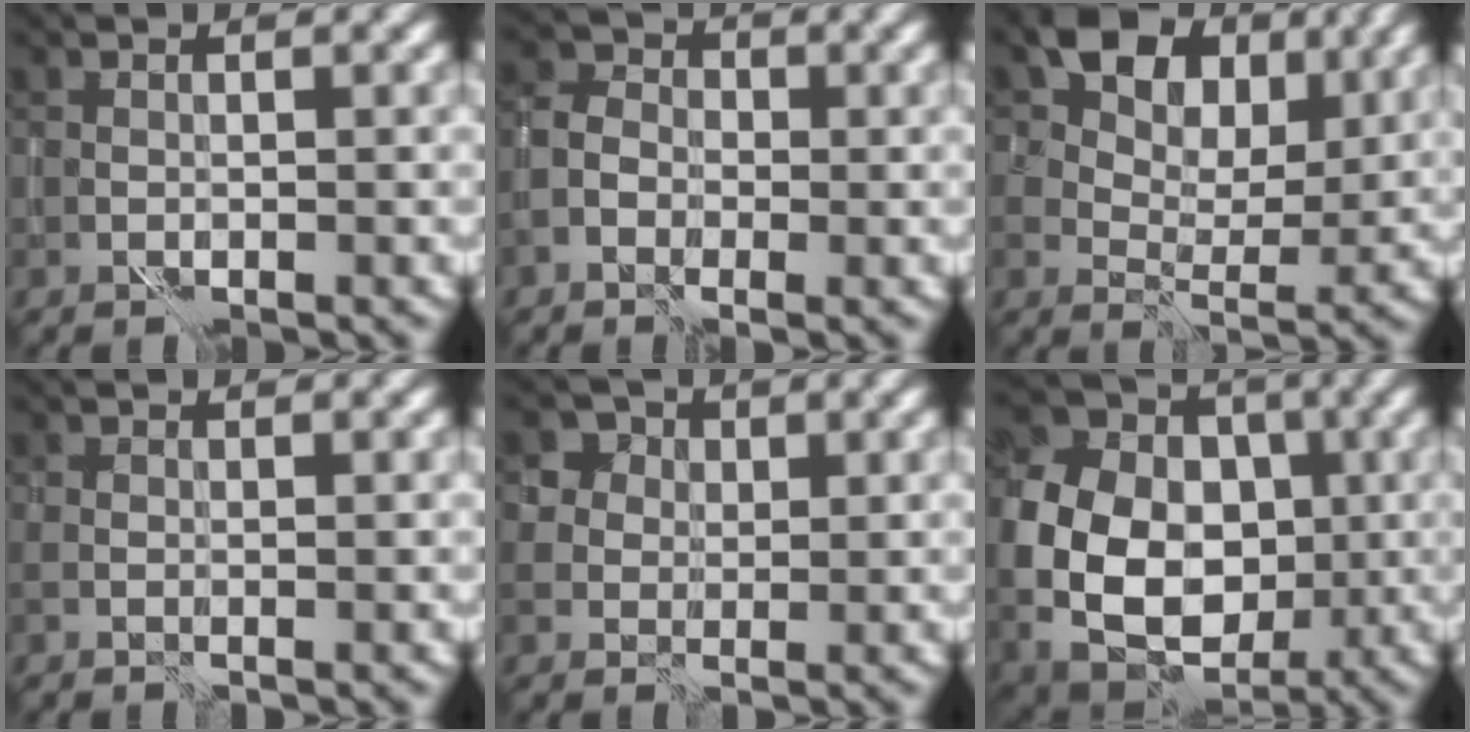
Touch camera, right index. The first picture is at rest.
{"total": 3.3, "force": [-1.3, 2.5, 1.7], "torque": [-0.033, 0.005, -0.032]}
{"total": 9.1, "force": [4.1, 5.8, 5.6], "torque": [-0.088, 0.005, 0.059]}
{"total": 1.0, "force": [0.0, 0.6, 0.8], "torque": [-0.014, -0.003, 0.002]}
{"total": 5.3, "force": [1.7, 4.6, 2.0], "torque": [-0.035, 0.017, 0.011]}
{"total": 12.7, "force": [-1.1, 9.8, 8.0], "torque": [-0.160, -0.012, -0.013]}